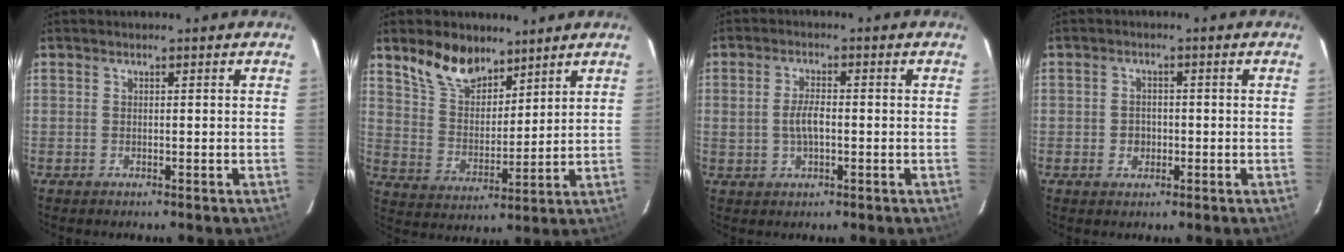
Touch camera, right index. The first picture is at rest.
{"total": 10.7, "force": [8.0, 5.3, 4.8], "torque": [-0.091, 0.015, 0.156]}
{"total": 3.9, "force": [-0.5, 1.9, 3.4], "torque": [-0.067, 0.003, -0.004]}
{"total": 2.7, "force": [-0.7, 2.4, 1.0], "torque": [-0.018, 0.004, -0.007]}